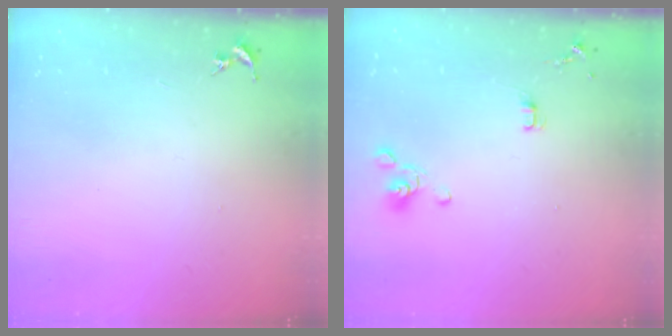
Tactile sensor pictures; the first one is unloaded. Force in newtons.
{"total": 4.7, "press": 4.2, "slide": 2.2}